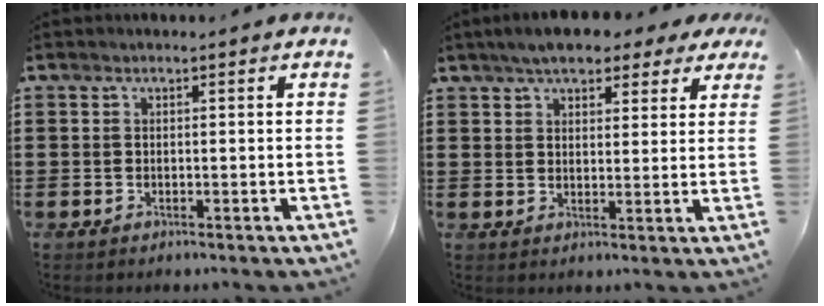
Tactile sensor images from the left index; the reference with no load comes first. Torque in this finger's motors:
{"motor_torque": [1.25, 0.89, 1.05, 0.15]}